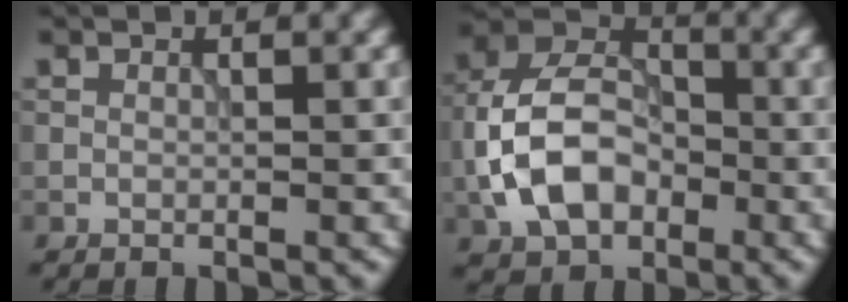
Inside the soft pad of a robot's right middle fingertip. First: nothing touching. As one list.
[{"total": 8.3, "force": [-2.1, 5.7, 5.7], "torque": [-0.114, 0.015, -0.051]}]